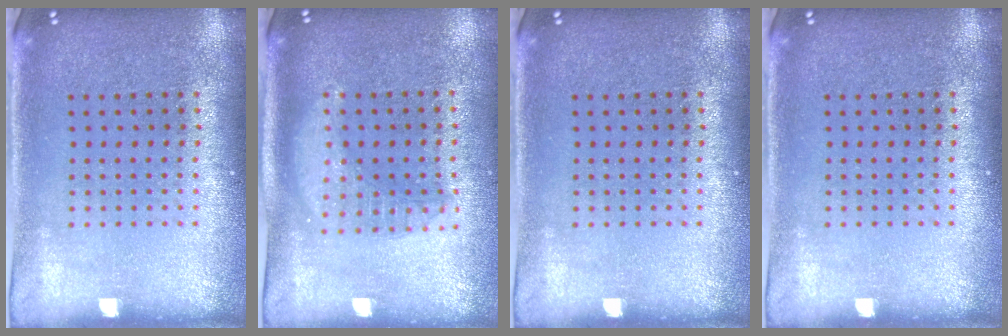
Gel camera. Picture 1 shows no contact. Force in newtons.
{"total": 1.6, "press": 1.4, "slide": 0.7}
{"total": 0.0}
{"total": 0.0}